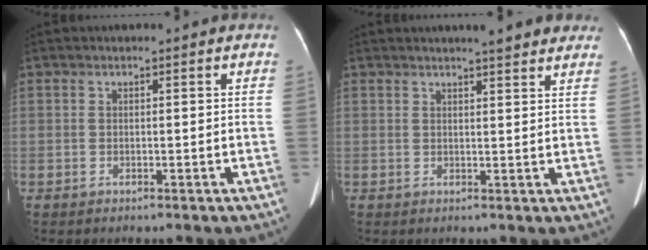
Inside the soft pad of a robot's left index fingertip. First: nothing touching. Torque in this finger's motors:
{"motor_torque": [0.20, -0.86, -0.27, 0.02]}